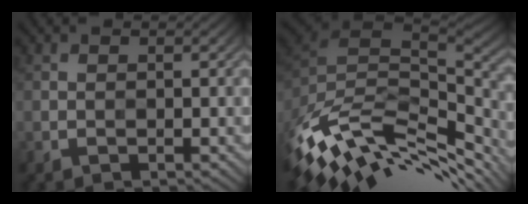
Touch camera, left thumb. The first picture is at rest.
{"total": 12.9, "force": [-5.3, 6.3, 10.0], "torque": [-0.228, -0.018, -0.083]}